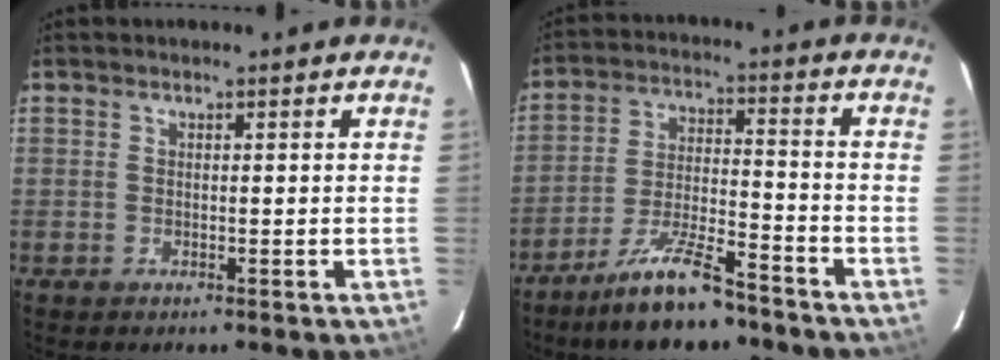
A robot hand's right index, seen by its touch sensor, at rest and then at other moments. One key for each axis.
{"total": 11.9, "fx": -9.5, "fy": 2.3, "fz": 6.7, "tx": -0.143, "ty": -0.004, "tz": -0.168}